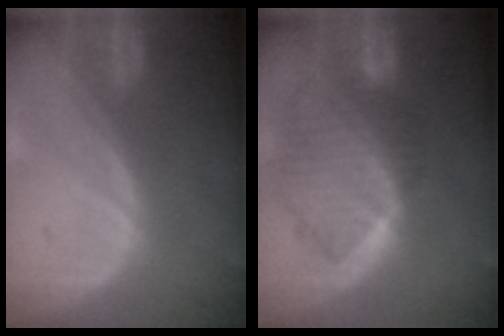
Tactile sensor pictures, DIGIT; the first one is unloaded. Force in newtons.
{"total": 10.2, "press": 8.8, "slide": 5.1}